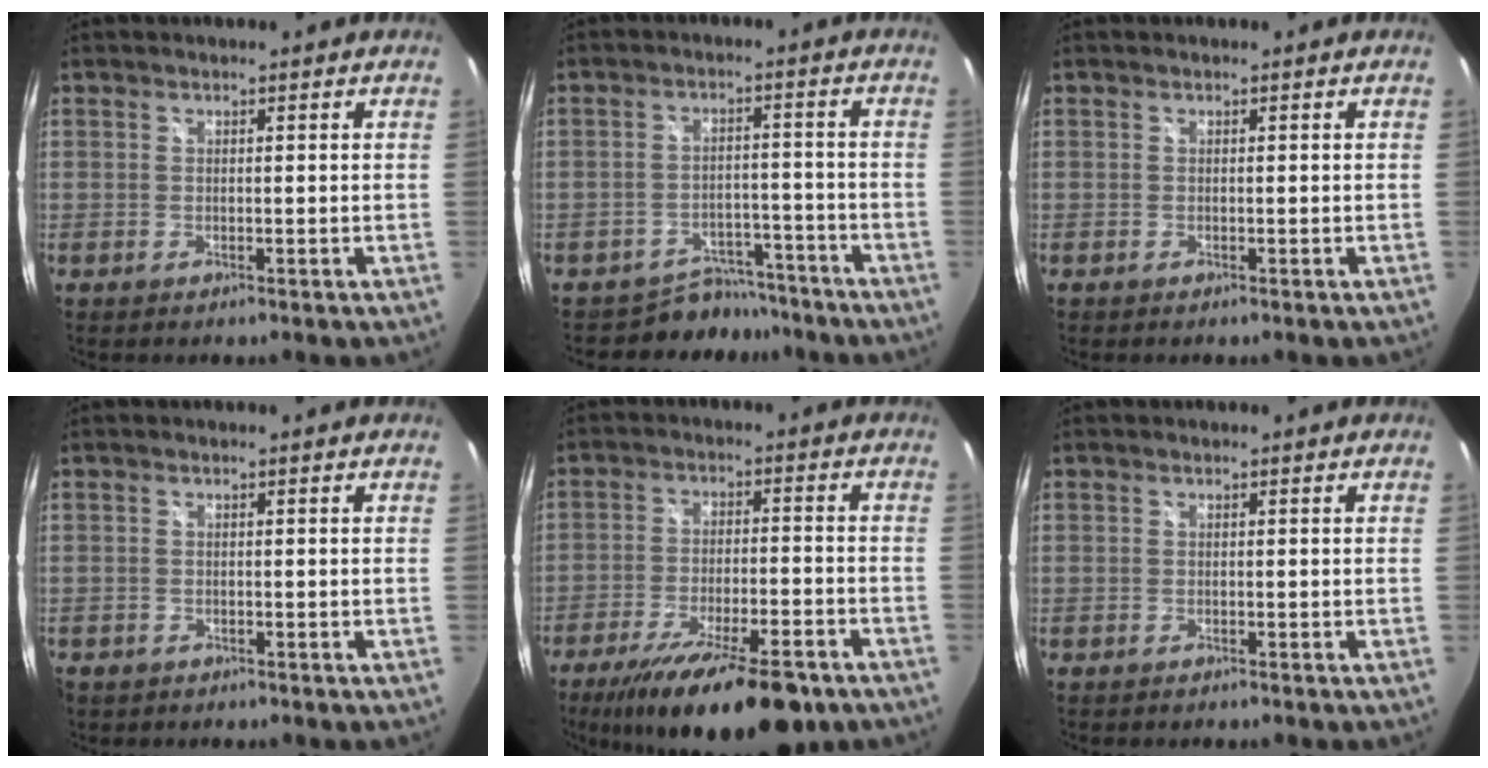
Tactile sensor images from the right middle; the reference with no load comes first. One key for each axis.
{"total": 7.3, "fx": -6.5, "fy": 3.3, "fz": -0.2, "tx": -0.005, "ty": 0.015, "tz": -0.093}
{"total": 0.0}
{"total": 1.6, "fx": -0.9, "fy": 1.2, "fz": 0.3, "tx": -0.012, "ty": -0.003, "tz": -0.015}
{"total": 19.5, "fx": -14.0, "fy": 5.5, "fz": 12.4, "tx": -0.221, "ty": -0.045, "tz": -0.212}
{"total": 0.5, "fx": -0.5, "fy": 0.2, "fz": 0.1, "tx": -0.003, "ty": -0.004, "tz": -0.009}